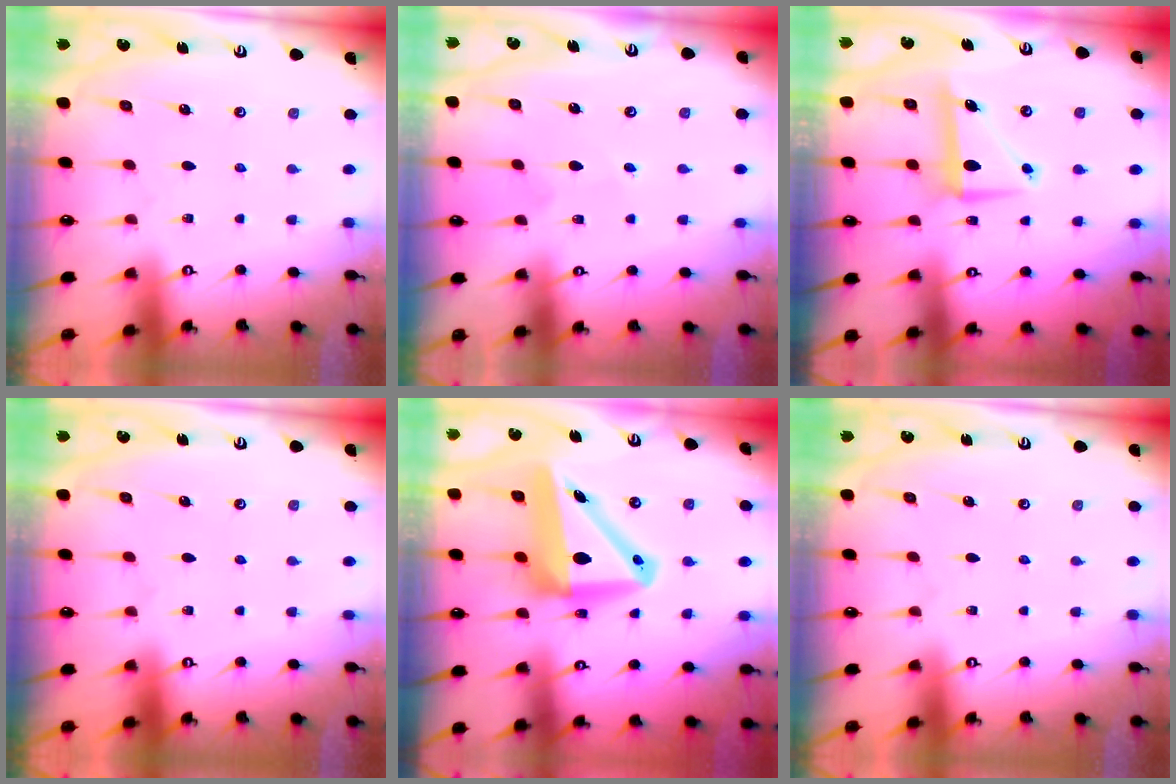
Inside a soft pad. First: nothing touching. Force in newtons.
{"total": 2.7, "press": 2.6, "slide": 0.2}
{"total": 7.9, "press": 7.9, "slide": 0.9}
{"total": 0.0}
{"total": 13.0, "press": 12.6, "slide": 3.4}
{"total": 0.0}